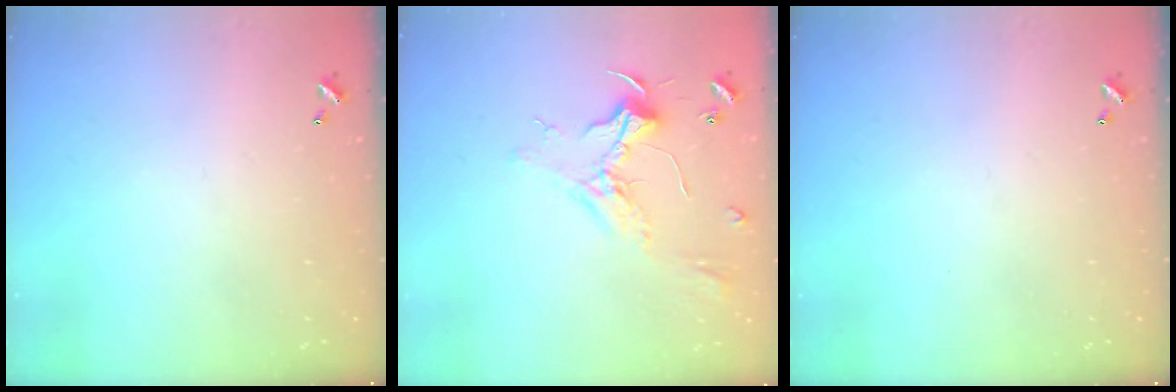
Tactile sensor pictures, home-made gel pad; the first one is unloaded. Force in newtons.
{"total": 2.3, "press": 2.1, "slide": 0.9}
{"total": 0.0}